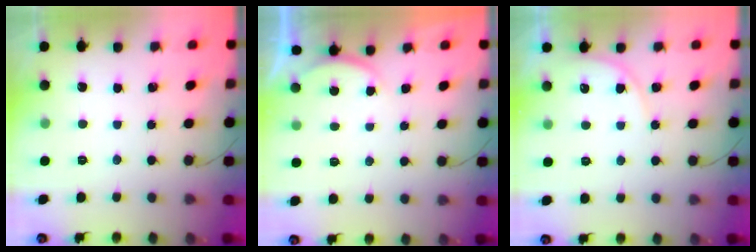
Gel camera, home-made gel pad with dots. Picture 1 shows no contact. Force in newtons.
{"total": 2.8, "press": 2.7, "slide": 0.6}
{"total": 4.4, "press": 4.4, "slide": 0.5}